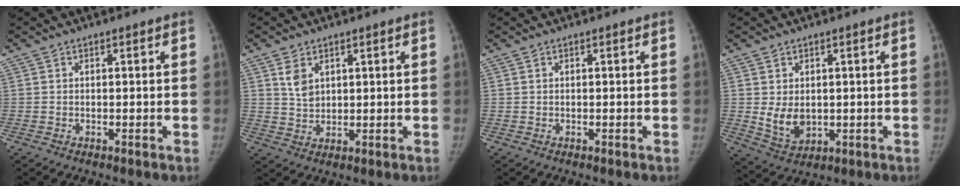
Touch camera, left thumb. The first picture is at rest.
{"total": 4.1, "force": [2.0, 2.7, 2.3], "torque": [-0.032, -0.015, 0.046]}
{"total": 0.0}
{"total": 5.6, "force": [0.1, 4.1, 3.8], "torque": [-0.053, -0.024, 0.019]}